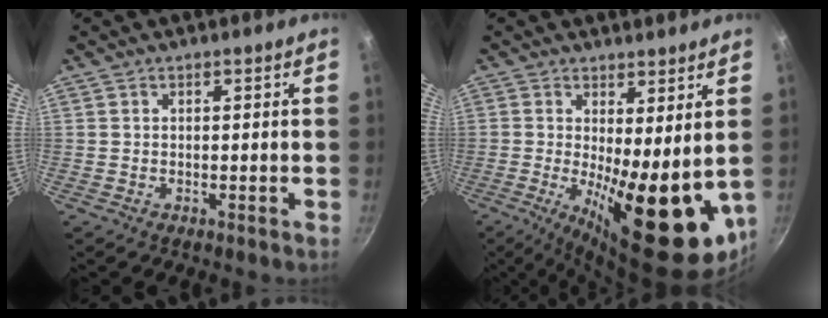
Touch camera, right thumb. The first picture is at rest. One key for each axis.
{"total": 18.1, "fx": -0.4, "fy": 6.6, "fz": 16.8, "tx": -0.213, "ty": -0.032, "tz": 0.009}